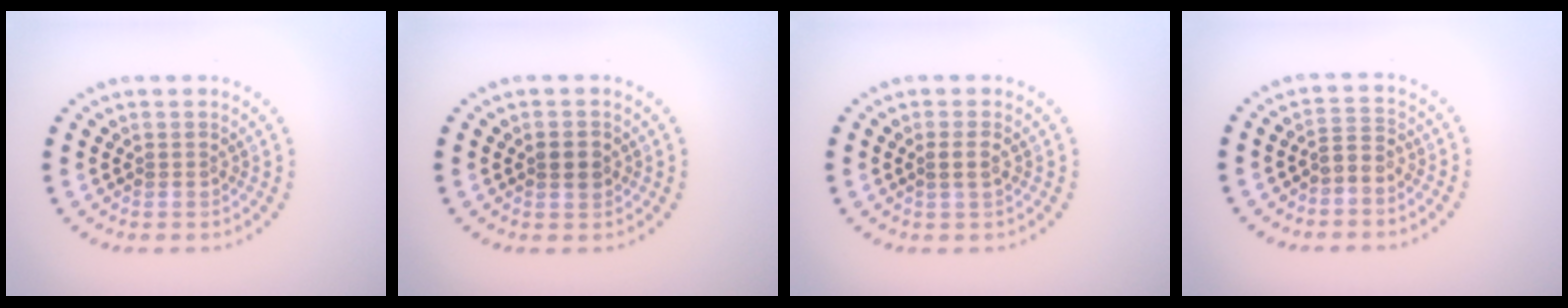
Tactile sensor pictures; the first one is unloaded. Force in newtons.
{"total": 1.6, "press": 1.6, "slide": 0.2}
{"total": 1.3, "press": 1.1, "slide": 0.7}
{"total": 1.9, "press": 1.3, "slide": 1.3}